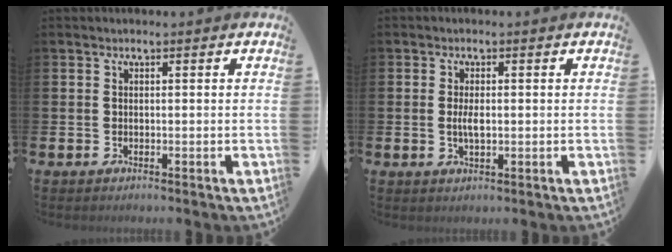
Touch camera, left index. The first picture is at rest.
{"total": 2.3, "force": [0.0, 0.9, 2.1], "torque": [-0.039, 0.001, -0.002]}